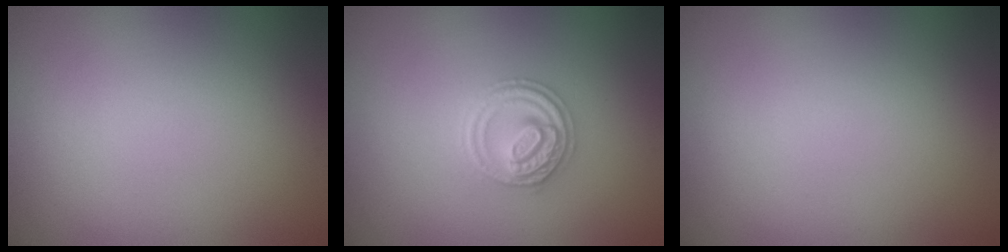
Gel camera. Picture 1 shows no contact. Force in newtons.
{"total": 3.2, "press": 3.0, "slide": 1.0}
{"total": 0.0}